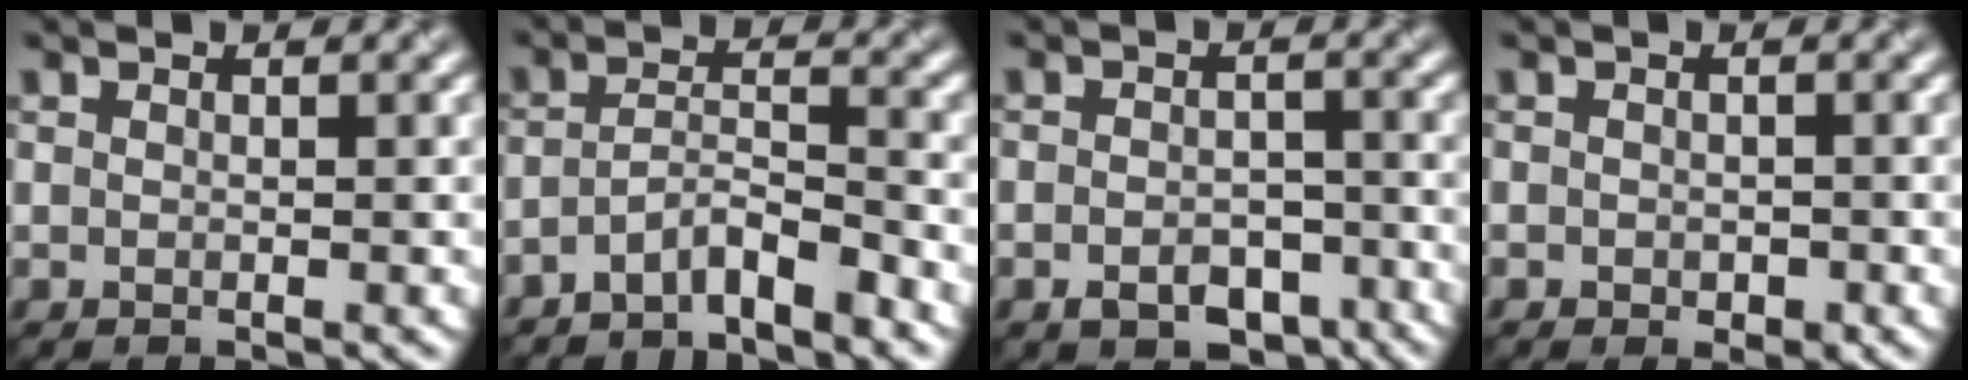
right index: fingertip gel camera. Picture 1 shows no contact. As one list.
[{"total": 3.6, "force": [-3.4, 0.1, 1.1], "torque": [-0.025, 0.011, -0.060]}, {"total": 3.7, "force": [-2.9, 1.7, 1.7], "torque": [-0.026, 0.002, -0.031]}, {"total": 1.0, "force": [-0.9, 0.4, 0.2], "torque": [-0.008, 0.004, 0.001]}]